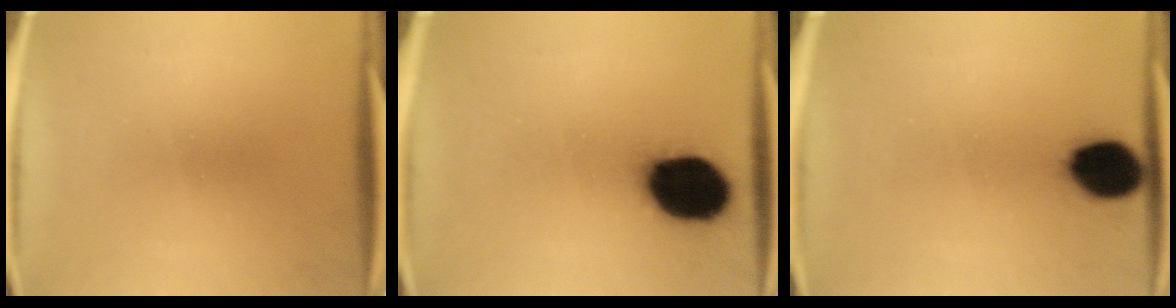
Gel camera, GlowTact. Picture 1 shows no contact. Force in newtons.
{"total": 18.2}
{"total": 11.2}